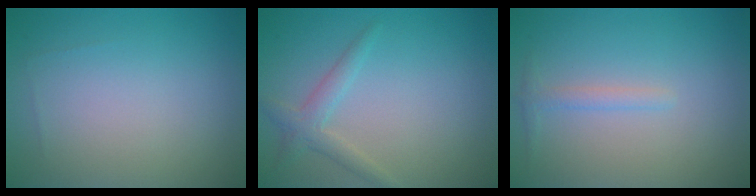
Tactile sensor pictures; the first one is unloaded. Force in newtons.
{"total": 1.9, "press": 1.9, "slide": 0.0}
{"total": 1.1, "press": 1.1, "slide": 0.0}